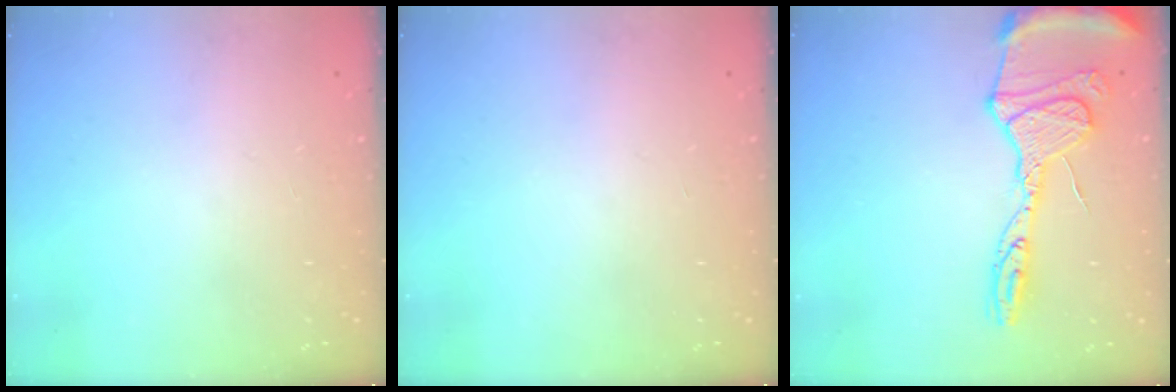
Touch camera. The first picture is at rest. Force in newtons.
{"total": 0.0}
{"total": 19.3, "press": 19.2, "slide": 1.8}